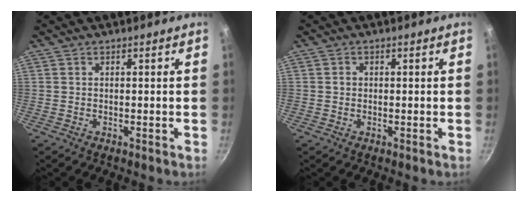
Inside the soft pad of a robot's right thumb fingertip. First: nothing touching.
{"total": 1.0, "force": [0.0, 0.9, 0.3], "torque": [-0.002, 0.003, -0.002]}